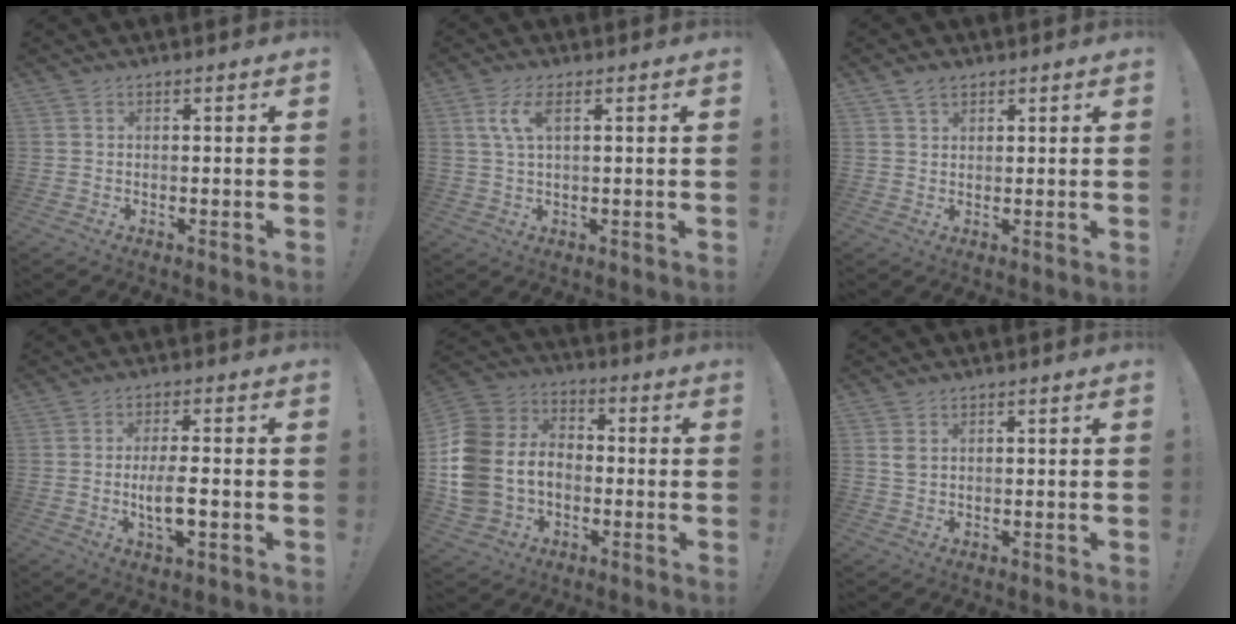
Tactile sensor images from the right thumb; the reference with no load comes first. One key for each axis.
{"total": 5.7, "fx": 2.1, "fy": 1.7, "fz": 5.0, "tx": -0.095, "ty": 0.003, "tz": 0.036}
{"total": 2.8, "fx": 2.1, "fy": 1.4, "fz": 1.1, "tx": -0.012, "ty": -0.011, "tz": 0.039}
{"total": 7.0, "fx": -1.2, "fy": 1.9, "fz": 6.6, "tx": -0.126, "ty": -0.007, "tz": -0.024}
{"total": 15.3, "fx": -2.3, "fy": 12.5, "fz": 8.6, "tx": -0.162, "ty": 0.016, "tz": -0.034}
{"total": 2.2, "fx": 1.0, "fy": 1.3, "fz": 1.5, "tx": -0.026, "ty": 0.001, "tz": 0.017}